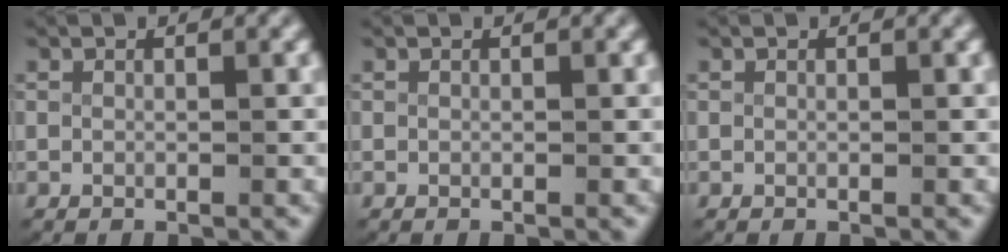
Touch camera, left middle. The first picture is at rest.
{"total": 0.0}
{"total": 0.0}